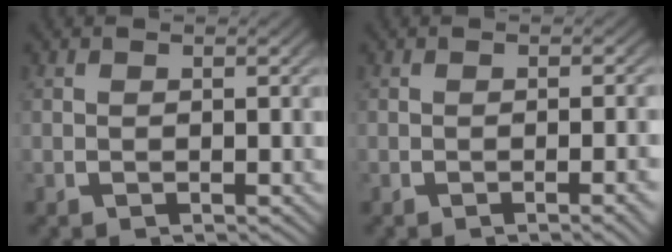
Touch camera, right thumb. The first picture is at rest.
{"total": 1.1, "force": [-0.4, 0.1, 1.0], "torque": [-0.016, 0.001, -0.004]}